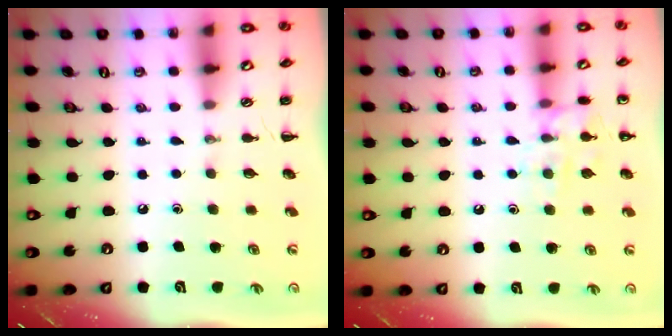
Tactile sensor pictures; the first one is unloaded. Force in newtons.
{"total": 10.3, "press": 10.3, "slide": 0.9}